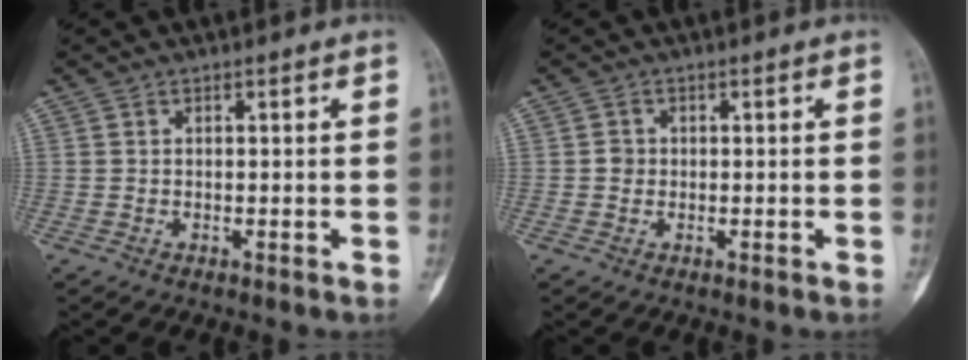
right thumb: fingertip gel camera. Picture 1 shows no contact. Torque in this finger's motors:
{"motor_torque": [0.59, -0.04, 0.11, -0.20, 0.04]}